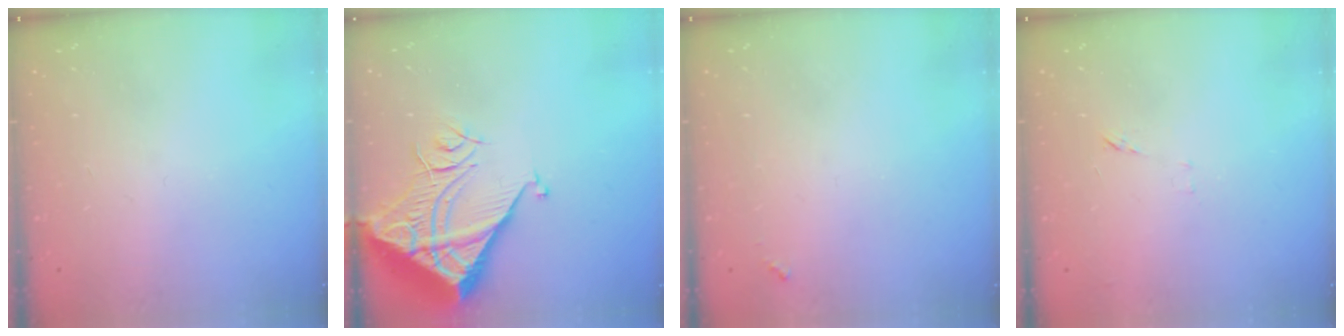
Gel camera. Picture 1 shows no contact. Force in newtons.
{"total": 10.3, "press": 10.3, "slide": 1.3}
{"total": 3.5, "press": 3.5, "slide": 0.3}
{"total": 6.0, "press": 6.0, "slide": 0.5}